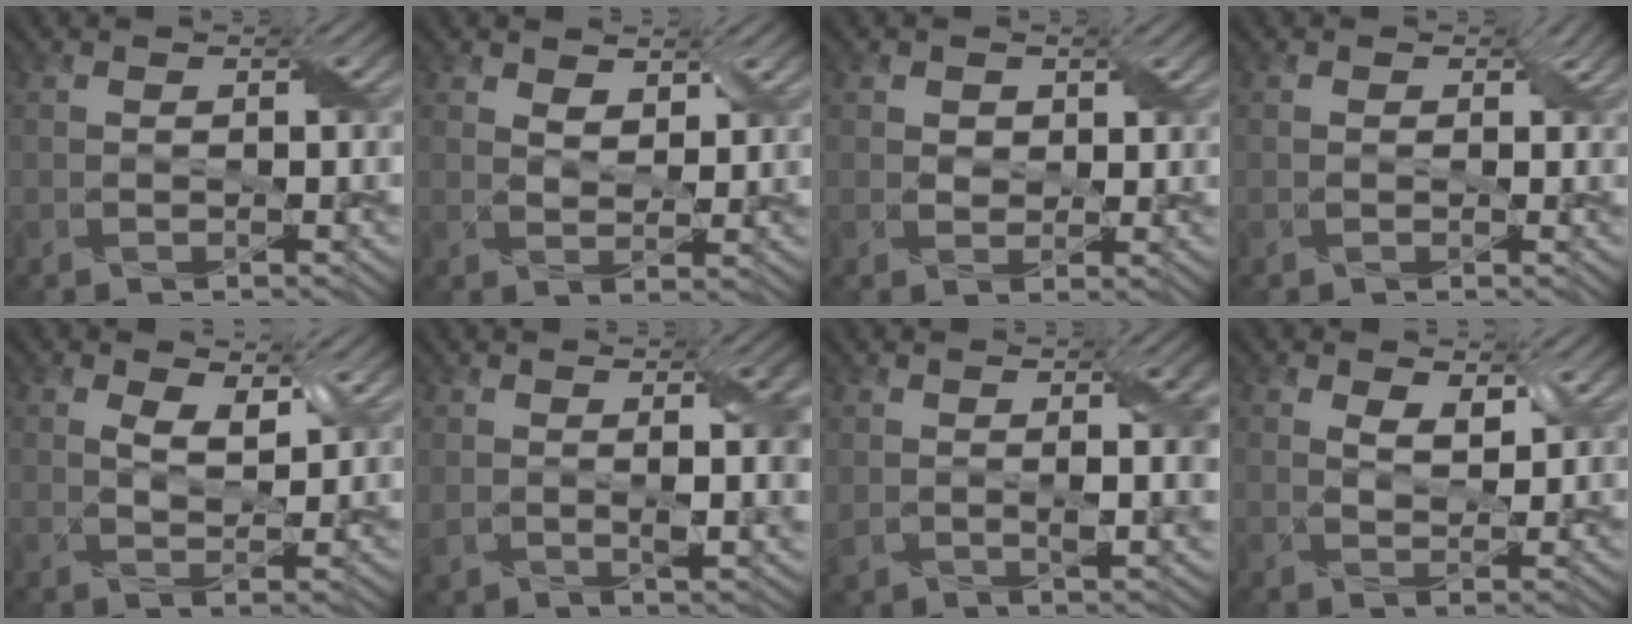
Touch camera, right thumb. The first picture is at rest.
{"total": 3.0, "force": [2.0, 1.6, 1.6], "torque": [-0.038, -0.005, 0.035]}
{"total": 2.0, "force": [1.0, 1.6, 0.7], "torque": [-0.024, -0.002, 0.012]}
{"total": 1.3, "force": [0.3, 1.0, 0.8], "torque": [-0.016, -0.004, 0.005]}
{"total": 5.0, "force": [2.7, 2.3, 3.5], "torque": [-0.072, -0.008, 0.046]}
{"total": 7.2, "force": [1.8, 2.7, 6.5], "torque": [-0.122, -0.002, 0.037]}
{"total": 6.5, "force": [1.6, 2.4, 5.8], "torque": [-0.110, -0.001, 0.033]}
{"total": 4.0, "force": [2.4, 1.9, 2.6], "torque": [-0.057, -0.008, 0.042]}